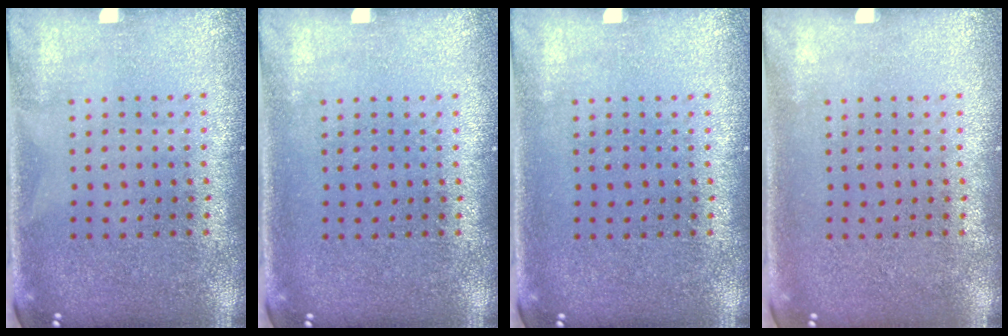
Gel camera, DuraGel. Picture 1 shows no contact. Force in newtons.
{"total": 0.0}
{"total": 0.0}
{"total": 0.0}